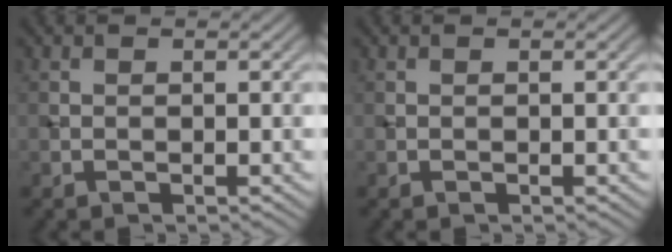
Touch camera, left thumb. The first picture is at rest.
{"total": 0.0}